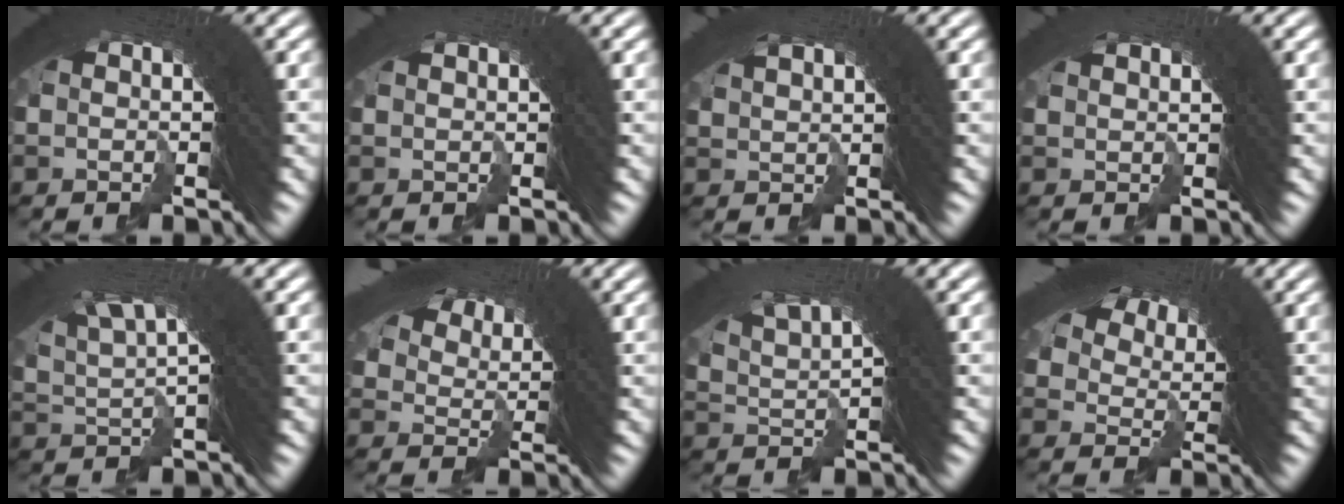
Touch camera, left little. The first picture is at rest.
{"total": 4.4, "force": [-0.8, -3.7, -2.2], "torque": [0.062, -0.005, -0.002]}
{"total": 1.5, "force": [1.2, -0.1, 0.8], "torque": [0.004, 0.006, 0.025]}
{"total": 0.7, "force": [-0.1, -0.5, -0.5], "torque": [0.018, -0.008, 0.005]}
{"total": 5.2, "force": [3.9, 0.6, 3.3], "torque": [-0.066, 0.022, 0.069]}
{"total": 4.3, "force": [3.2, 1.8, 2.1], "torque": [-0.038, -0.006, 0.062]}
{"total": 4.9, "force": [4.0, 0.3, 2.8], "torque": [-0.050, 0.018, 0.072]}
{"total": 5.2, "force": [2.2, 3.7, 2.9], "torque": [-0.048, -0.011, 0.044]}